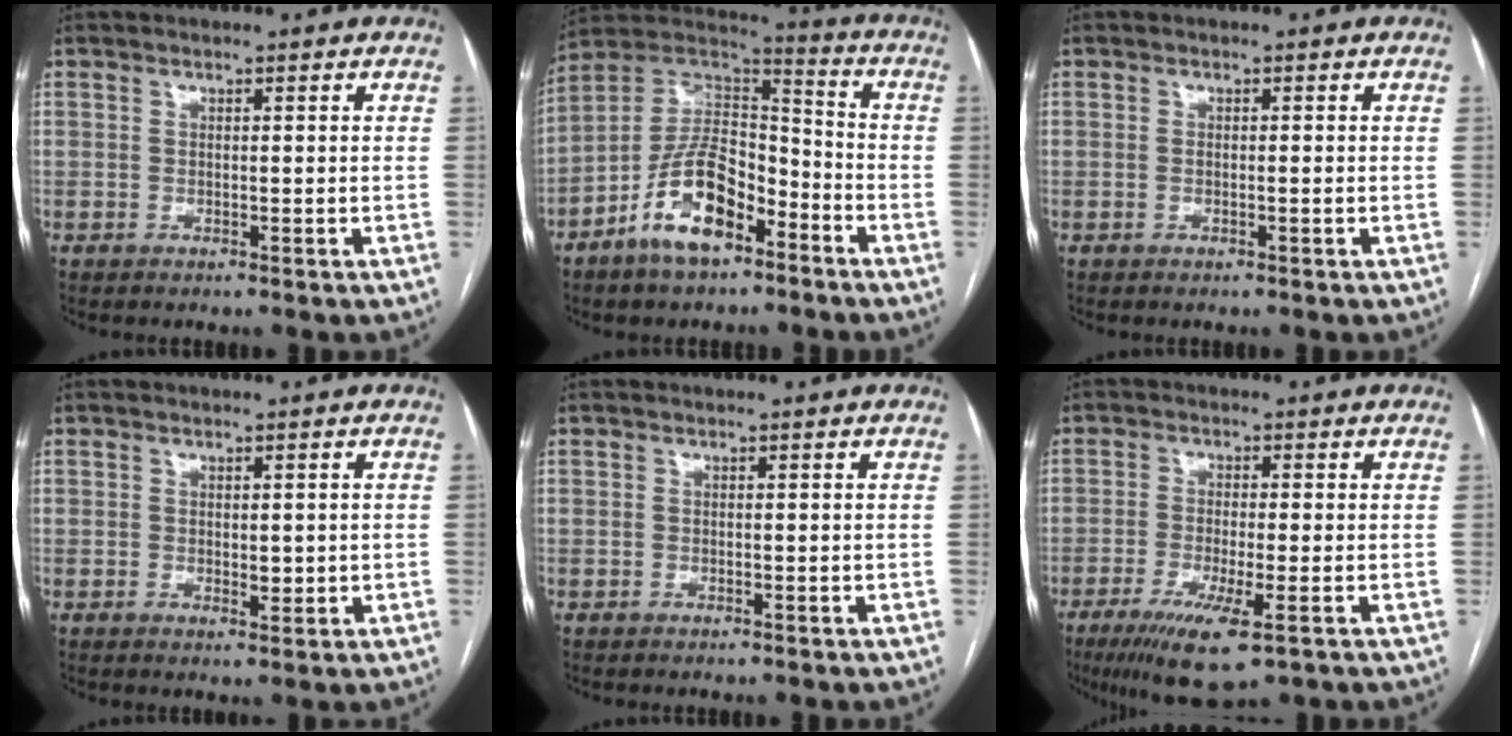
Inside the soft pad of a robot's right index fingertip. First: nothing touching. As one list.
[{"total": 13.8, "force": [-7.5, 6.0, 9.9], "torque": [-0.194, 0.018, -0.135]}, {"total": 0.8, "force": [-0.1, 0.1, 0.8], "torque": [-0.017, -0.001, 0.000]}, {"total": 2.0, "force": [0.1, 1.0, 1.8], "torque": [-0.025, -0.005, 0.005]}, {"total": 0.0}, {"total": 8.8, "force": [-4.6, 1.1, 7.4], "torque": [-0.135, -0.026, -0.075]}]